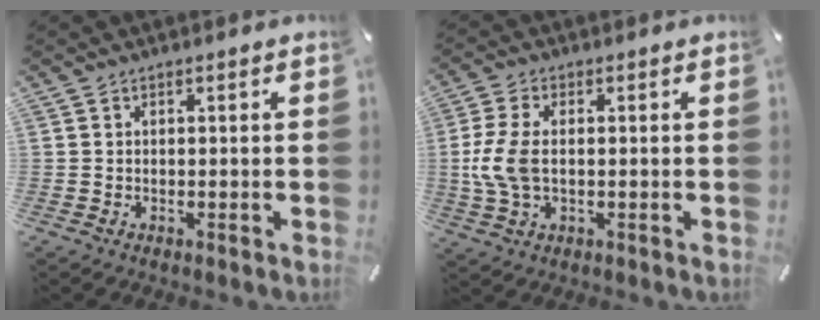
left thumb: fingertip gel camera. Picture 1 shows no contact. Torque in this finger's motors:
{"motor_torque": [0.94, 1.06, 0.73, 0.21, 0.26]}